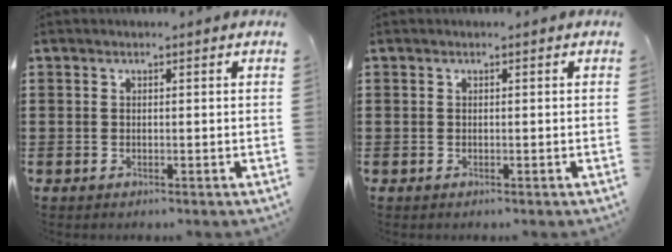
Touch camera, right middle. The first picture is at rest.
{"total": 0.0}